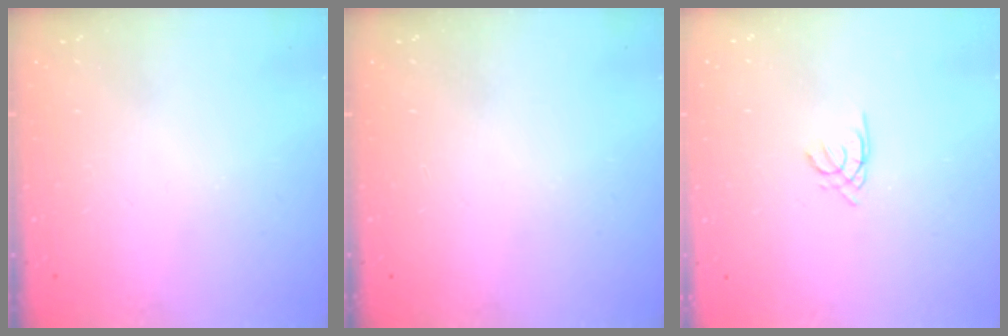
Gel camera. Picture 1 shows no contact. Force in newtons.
{"total": 0.0}
{"total": 1.3, "press": 1.2, "slide": 0.4}